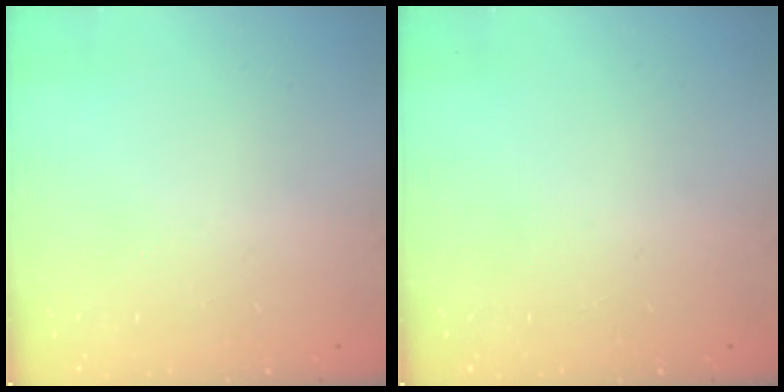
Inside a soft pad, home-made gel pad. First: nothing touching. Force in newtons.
{"total": 0.0}